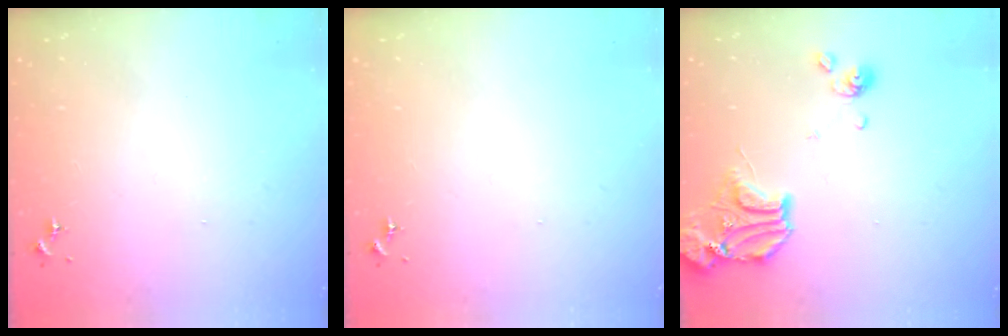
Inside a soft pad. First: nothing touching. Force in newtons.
{"total": 0.0}
{"total": 14.9, "press": 14.7, "slide": 2.2}